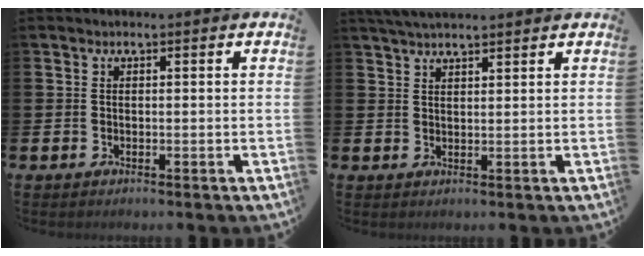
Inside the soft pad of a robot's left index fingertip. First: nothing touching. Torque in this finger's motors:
{"motor_torque": [1.04, -1.10, 0.20, 0.09]}